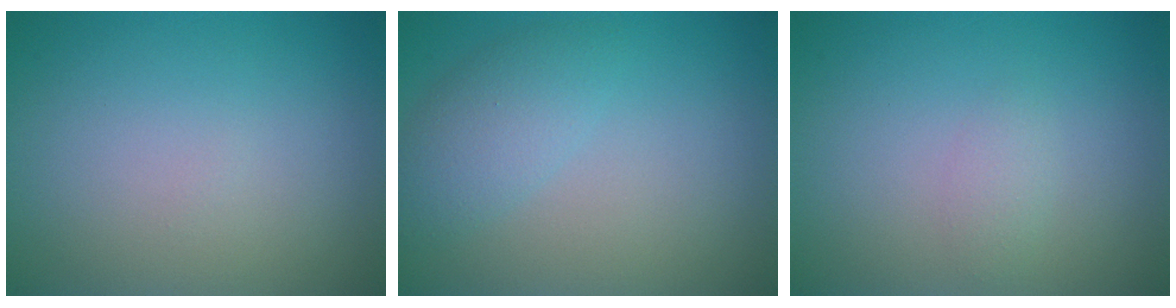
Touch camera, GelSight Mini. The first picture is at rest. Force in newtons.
{"total": 2.8, "press": 2.8, "slide": 0.1}
{"total": 1.1, "press": 1.1, "slide": 0.0}